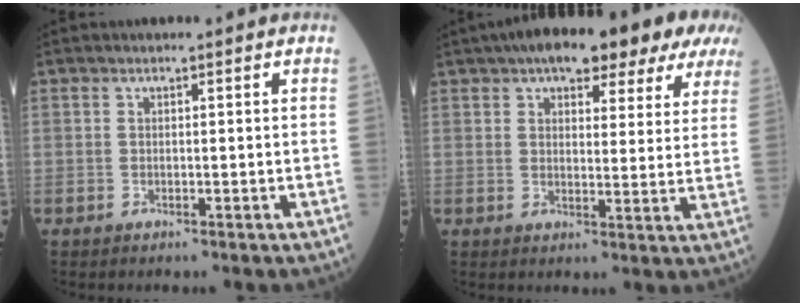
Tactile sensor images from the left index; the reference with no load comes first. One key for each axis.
{"total": 16.2, "fx": 11.6, "fy": 5.3, "fz": 10.0, "tx": -0.131, "ty": 0.040, "tz": 0.139}